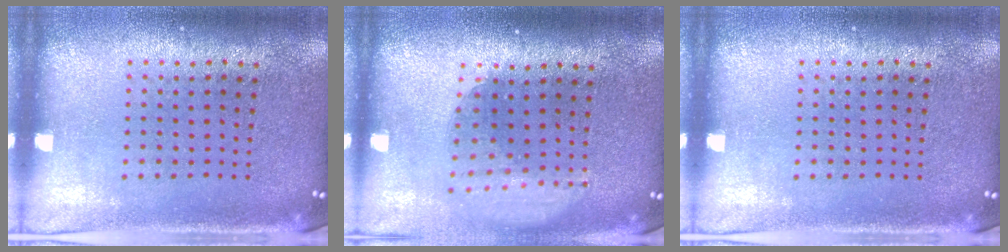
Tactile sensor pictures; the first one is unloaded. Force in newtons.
{"total": 1.7, "press": 1.3, "slide": 1.1}
{"total": 0.0}